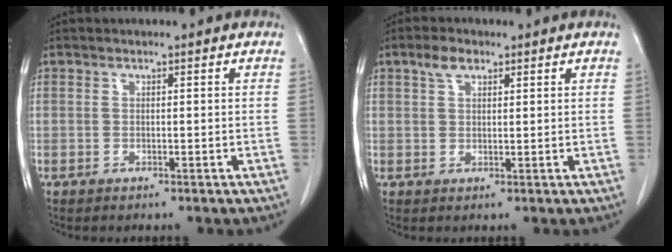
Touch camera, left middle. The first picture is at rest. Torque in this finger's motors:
{"motor_torque": [0.26, -0.13, -0.07, 0.00]}